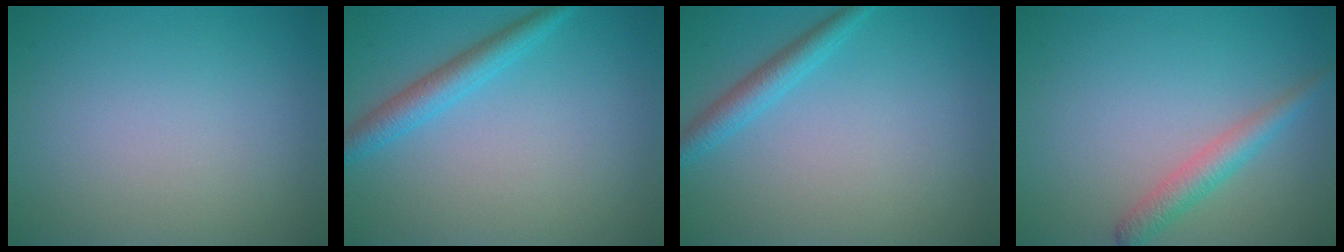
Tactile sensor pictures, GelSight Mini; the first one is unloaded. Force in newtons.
{"total": 2.8, "press": 2.8, "slide": 0.2}
{"total": 2.2, "press": 2.2, "slide": 0.2}
{"total": 2.5, "press": 2.5, "slide": 0.1}